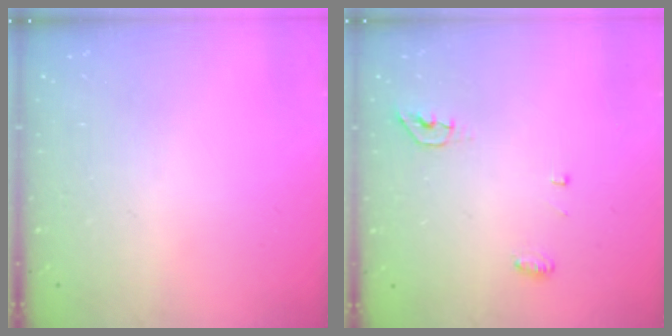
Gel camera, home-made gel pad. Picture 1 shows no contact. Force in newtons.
{"total": 4.3, "press": 4.2, "slide": 1.0}